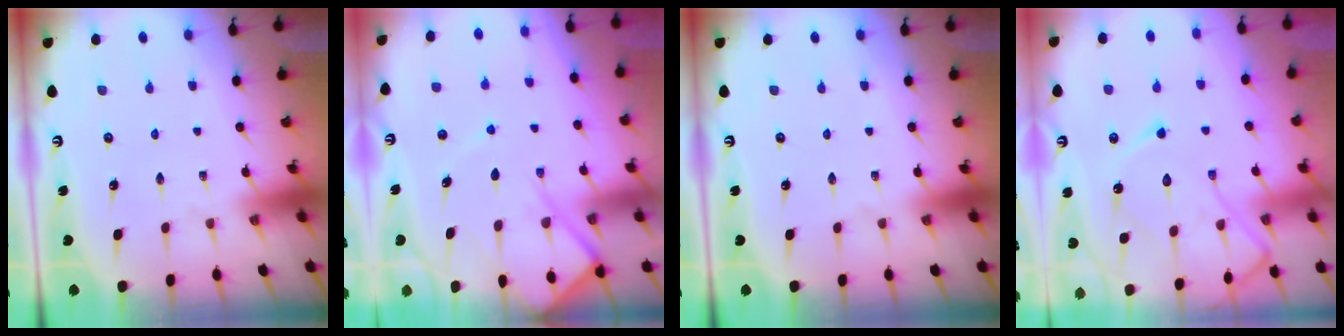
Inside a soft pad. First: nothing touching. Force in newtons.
{"total": 11.0, "press": 11.0, "slide": 1.0}
{"total": 0.0}
{"total": 13.4, "press": 13.4, "slide": 0.9}